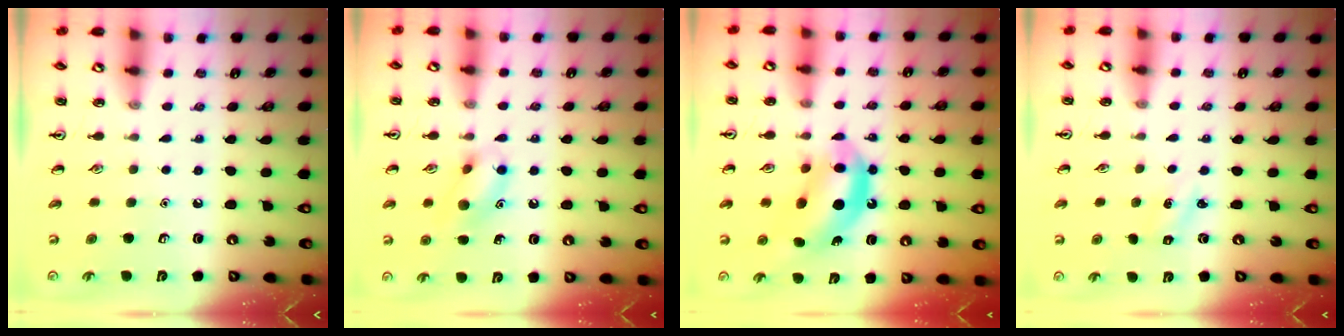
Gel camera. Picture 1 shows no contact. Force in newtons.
{"total": 10.9, "press": 10.7, "slide": 1.8}
{"total": 12.4, "press": 11.9, "slide": 3.6}
{"total": 1.4, "press": 1.3, "slide": 0.6}